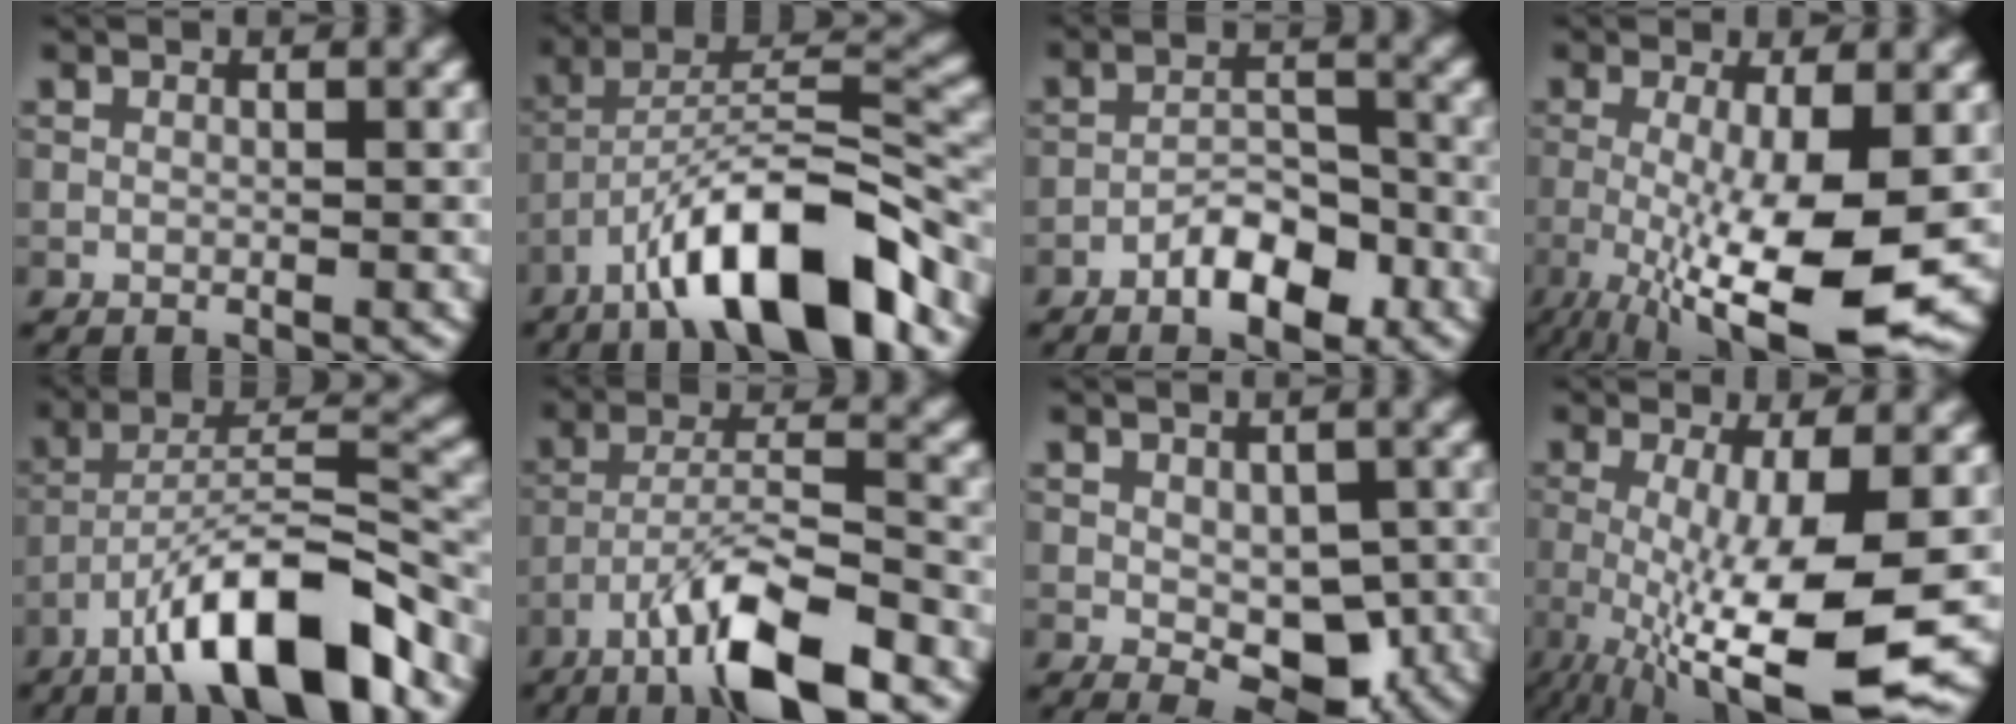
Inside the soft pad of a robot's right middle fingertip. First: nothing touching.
{"total": 12.0, "force": [-7.5, 3.2, 8.7], "torque": [-0.133, 0.018, -0.140]}
{"total": 4.7, "force": [-2.8, 2.0, 3.3], "torque": [-0.043, 0.010, -0.049]}
{"total": 10.8, "force": [-2.7, 2.5, 10.2], "torque": [-0.175, -0.030, -0.034]}
{"total": 10.9, "force": [-7.0, 2.7, 7.9], "torque": [-0.126, 0.017, -0.124]}
{"total": 9.3, "force": [-5.8, 2.1, 7.0], "torque": [-0.122, 0.010, -0.106]}
{"total": 5.4, "force": [-1.2, 3.2, 4.2], "torque": [-0.067, -0.011, -0.014]}
{"total": 12.0, "force": [-2.8, 3.0, 11.3], "torque": [-0.197, -0.034, -0.037]}